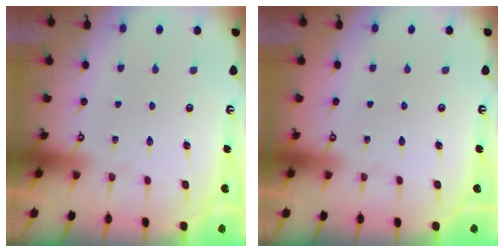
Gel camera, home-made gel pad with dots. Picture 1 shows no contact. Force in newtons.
{"total": 0.0}